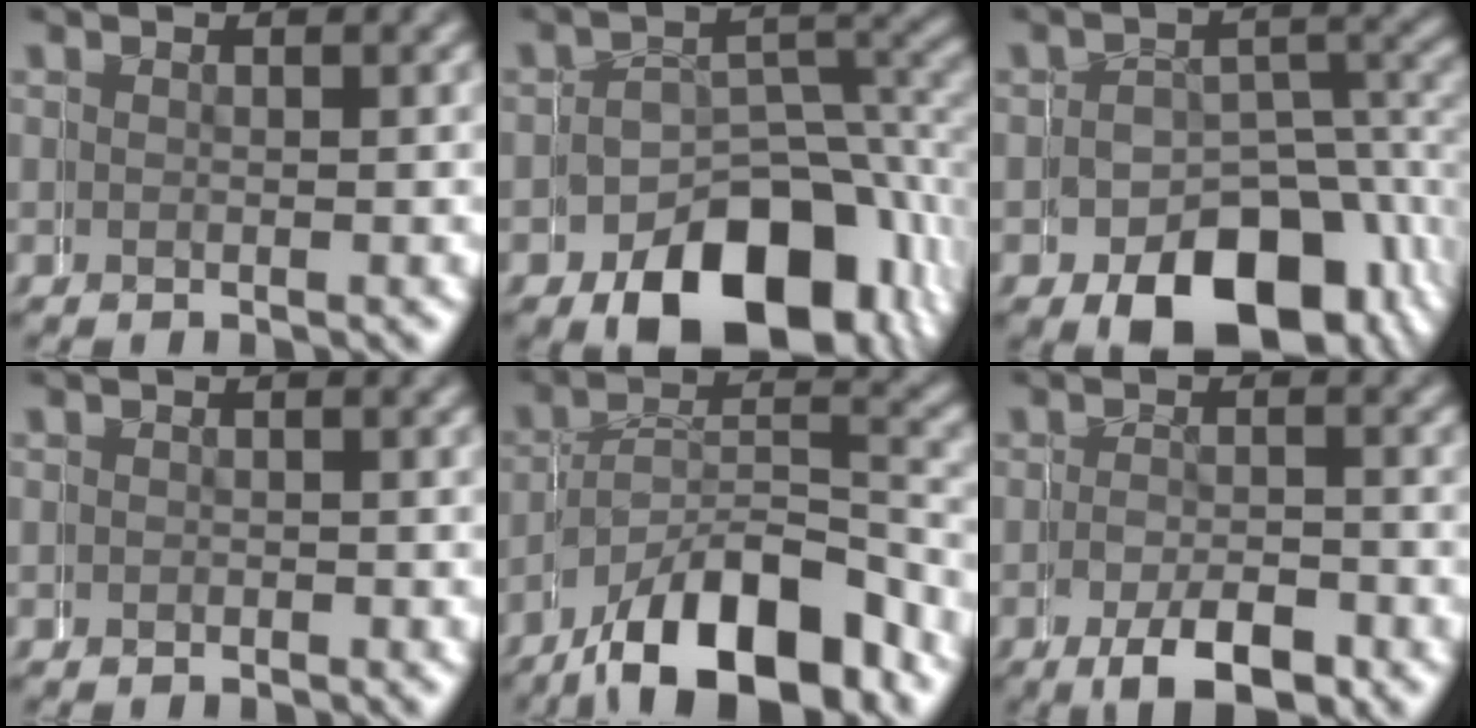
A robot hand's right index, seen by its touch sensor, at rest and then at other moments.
{"total": 9.0, "force": [-4.9, 5.5, 5.2], "torque": [-0.063, -0.019, -0.070]}
{"total": 8.8, "force": [-4.1, 6.1, 4.9], "torque": [-0.065, -0.022, -0.055]}
{"total": 0.7, "force": [-0.2, 0.6, -0.2], "torque": [0.001, -0.001, -0.006]}
{"total": 9.7, "force": [-7.0, 4.4, 5.2], "torque": [-0.060, -0.018, -0.100]}
{"total": 4.7, "force": [-2.7, 2.2, 3.1], "torque": [-0.042, -0.011, -0.044]}